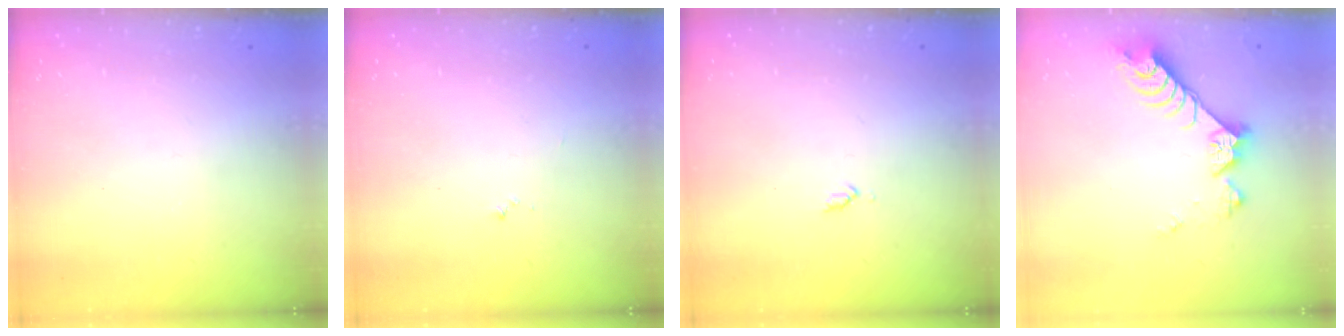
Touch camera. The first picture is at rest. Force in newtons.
{"total": 3.8, "press": 3.8, "slide": 0.3}
{"total": 3.5, "press": 3.4, "slide": 0.5}
{"total": 8.8, "press": 8.7, "slide": 0.2}